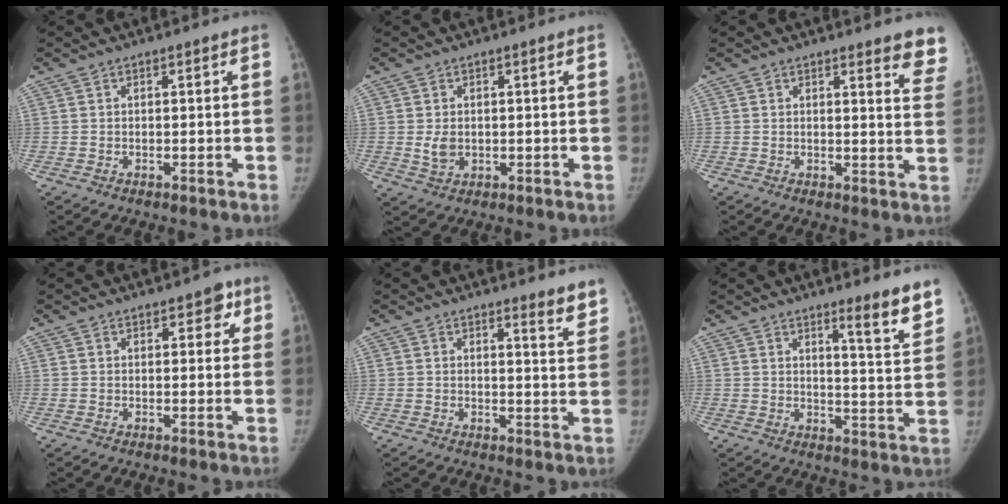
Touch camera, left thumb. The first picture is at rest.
{"total": 3.0, "force": [0.1, 2.3, 1.9], "torque": [-0.027, -0.006, 0.009]}
{"total": 8.5, "force": [7.1, 1.9, 4.3], "torque": [-0.016, -0.039, 0.058]}
{"total": 3.7, "force": [2.0, 2.1, 2.3], "torque": [0.002, -0.003, 0.019]}
{"total": 4.6, "force": [4.0, 0.8, 2.1], "torque": [-0.012, -0.033, 0.039]}
{"total": 8.5, "force": [6.2, 0.7, 5.8], "torque": [-0.062, -0.050, 0.086]}